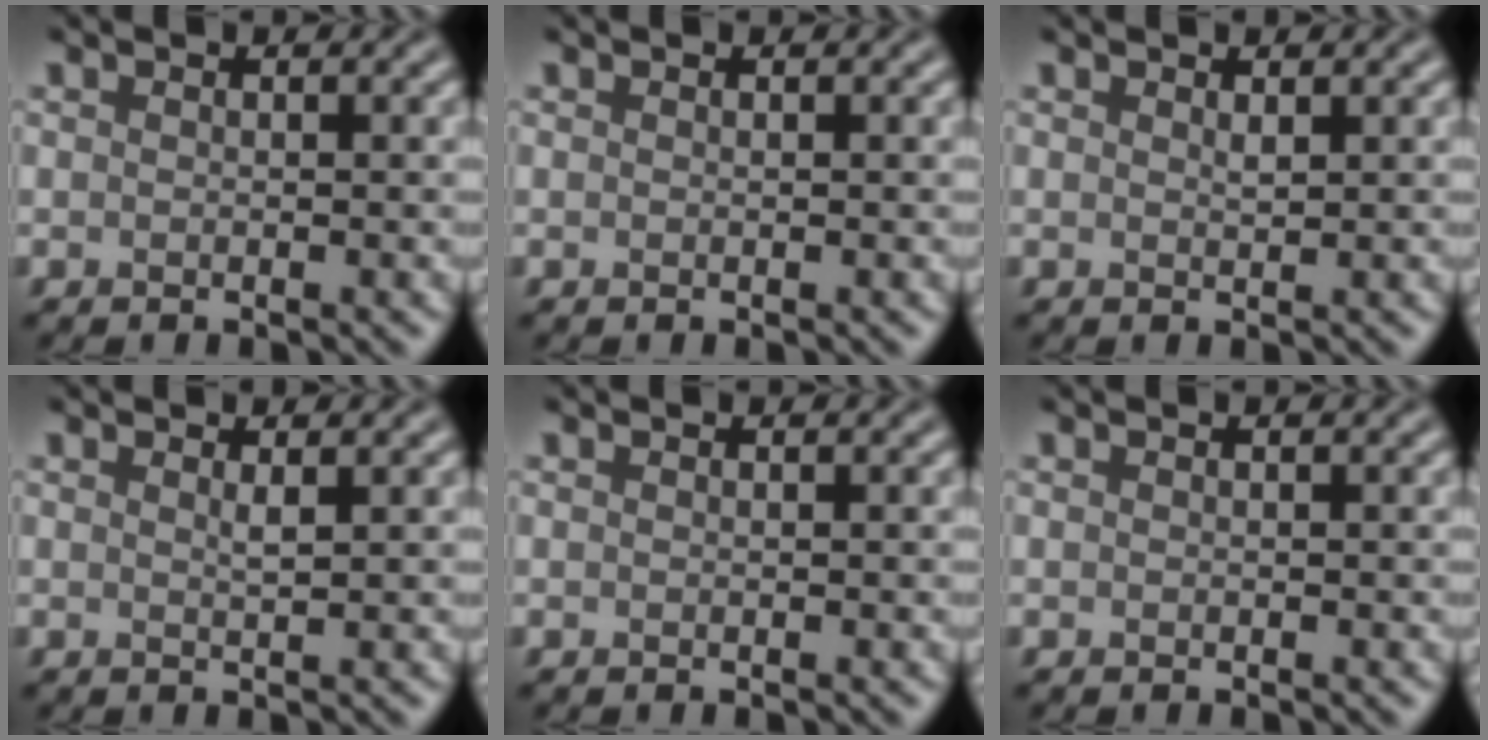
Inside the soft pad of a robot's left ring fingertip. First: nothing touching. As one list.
[{"total": 0.0}, {"total": 0.5, "force": [0.4, 0.1, 0.3], "torque": [-0.006, -0.003, 0.008]}, {"total": 0.8, "force": [0.5, 0.1, 0.6], "torque": [-0.007, -0.002, 0.006]}, {"total": 0.0}, {"total": 0.0}]